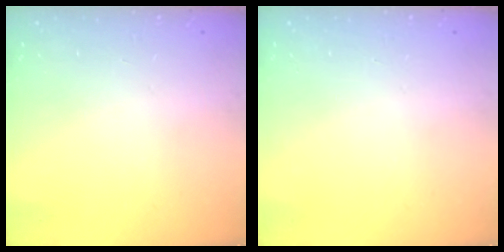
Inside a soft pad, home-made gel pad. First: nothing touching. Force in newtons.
{"total": 0.0}